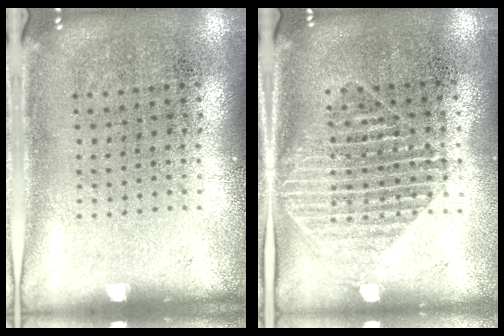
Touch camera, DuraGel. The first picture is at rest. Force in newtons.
{"total": 1.5, "press": 1.3, "slide": 0.8}